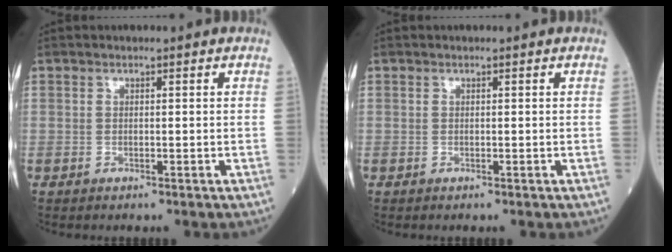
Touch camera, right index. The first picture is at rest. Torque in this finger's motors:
{"motor_torque": [0.00, 0.00, 0.00, 0.00]}